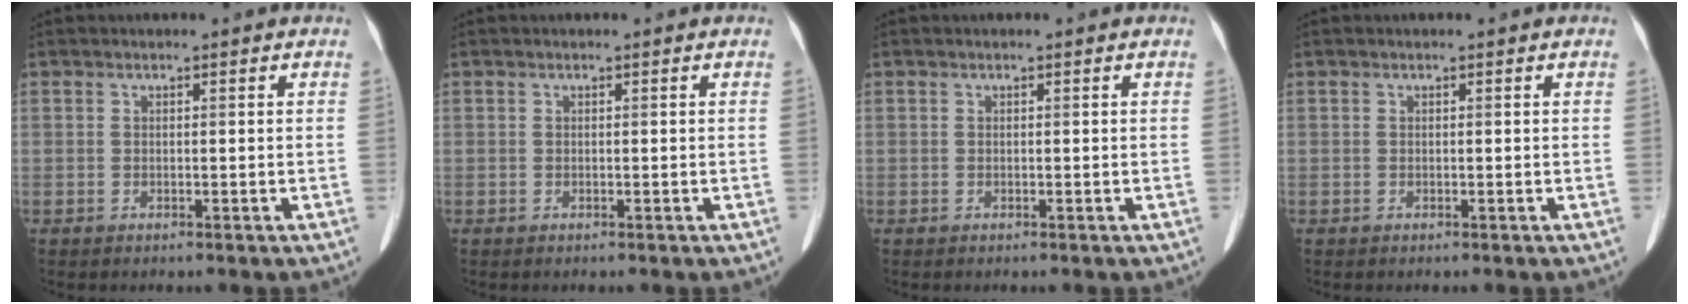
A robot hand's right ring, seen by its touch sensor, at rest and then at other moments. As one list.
[{"total": 0.0}, {"total": 0.0}, {"total": 0.0}]